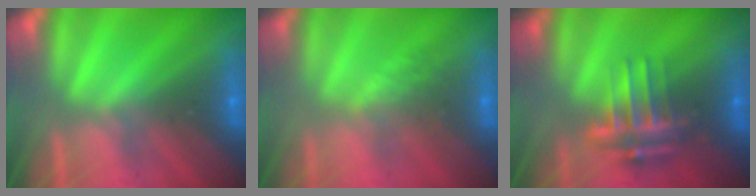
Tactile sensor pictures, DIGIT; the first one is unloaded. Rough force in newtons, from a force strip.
{"total": 1.3}
{"total": 7.4}